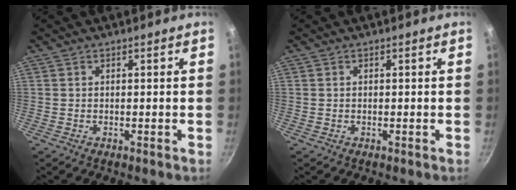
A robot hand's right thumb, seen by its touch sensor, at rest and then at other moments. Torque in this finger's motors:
{"motor_torque": [-0.24, -0.01, -0.22, 0.23, -0.02]}